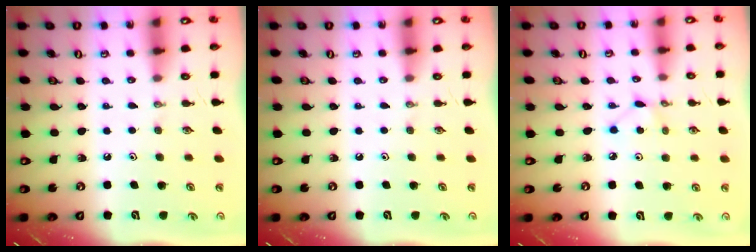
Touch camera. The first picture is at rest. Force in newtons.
{"total": 0.0}
{"total": 2.8, "press": 2.8, "slide": 0.3}